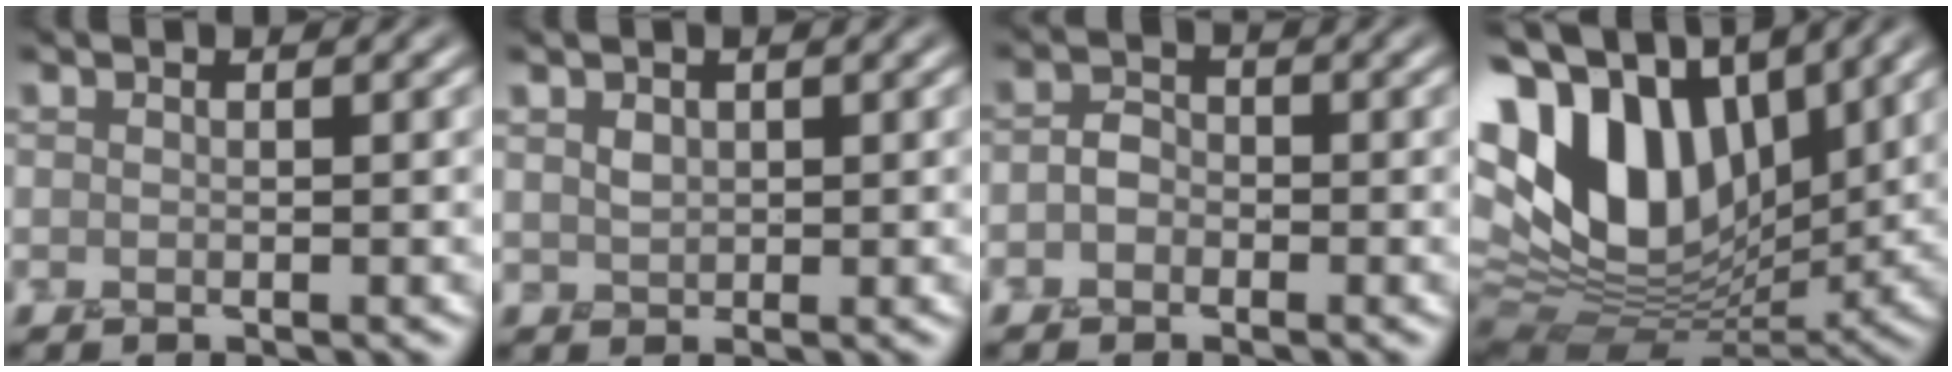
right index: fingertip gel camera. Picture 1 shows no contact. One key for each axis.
{"total": 1.2, "fx": 0.6, "fy": 0.9, "fz": 0.6, "tx": -0.010, "ty": 0.000, "tz": 0.014}
{"total": 1.8, "fx": -0.6, "fy": 1.4, "fz": 0.9, "tx": -0.016, "ty": 0.003, "tz": -0.019}
{"total": 15.0, "fx": 5.4, "fy": 9.2, "fz": 10.5, "tx": -0.208, "ty": 0.016, "tz": 0.101}